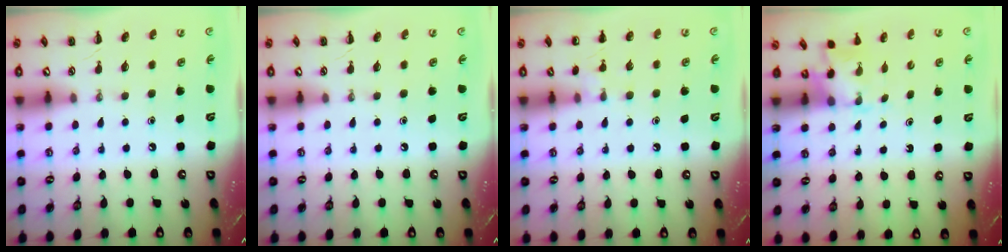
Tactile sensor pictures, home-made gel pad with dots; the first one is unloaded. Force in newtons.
{"total": 0.0}
{"total": 6.3, "press": 6.1, "slide": 1.6}
{"total": 1.7, "press": 1.6, "slide": 0.5}